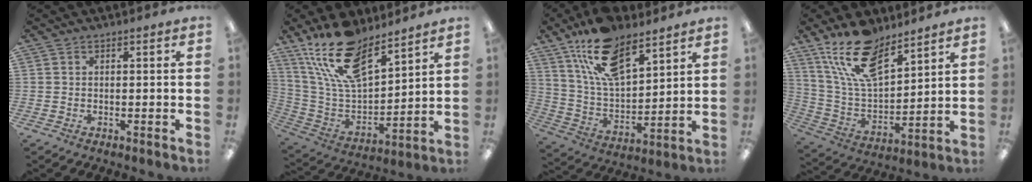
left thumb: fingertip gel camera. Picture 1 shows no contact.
{"total": 19.6, "force": [14.6, 7.9, 10.5], "torque": [-0.211, -0.082, 0.267]}
{"total": 17.3, "force": [11.9, 7.5, 10.0], "torque": [-0.193, -0.051, 0.214]}
{"total": 17.3, "force": [12.1, 7.5, 9.8], "torque": [-0.190, -0.059, 0.219]}